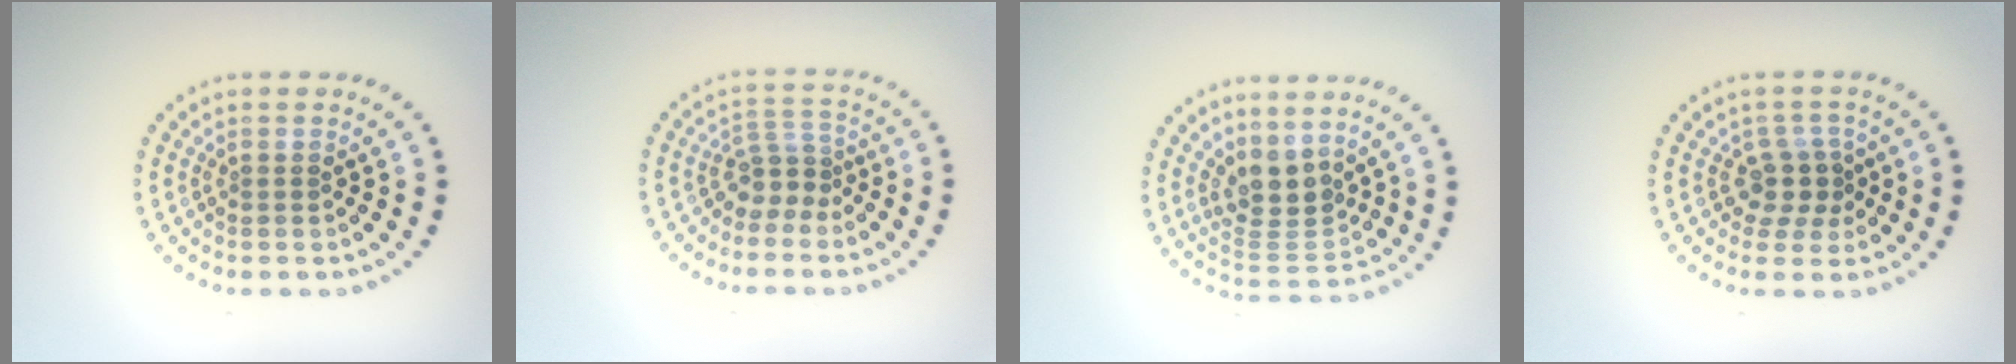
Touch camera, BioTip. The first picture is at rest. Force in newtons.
{"total": 2.5, "press": 1.8, "slide": 1.7}
{"total": 4.0, "press": 3.4, "slide": 2.0}
{"total": 2.7, "press": 2.1, "slide": 1.7}